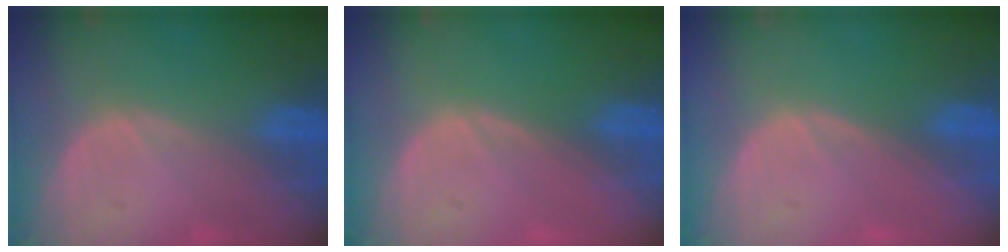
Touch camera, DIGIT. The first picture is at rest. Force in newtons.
{"total": 0.0}
{"total": 0.0}